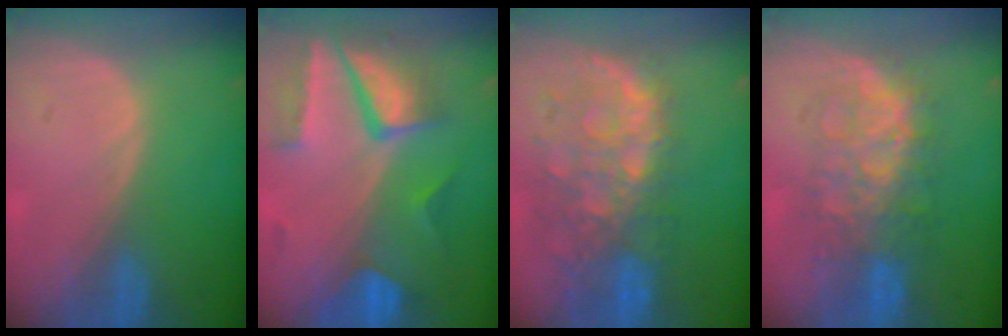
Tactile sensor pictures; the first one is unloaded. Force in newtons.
{"total": 10.2, "press": 8.6, "slide": 5.4}
{"total": 11.4, "press": 9.7, "slide": 5.9}
{"total": 8.3, "press": 8.3, "slide": 0.2}